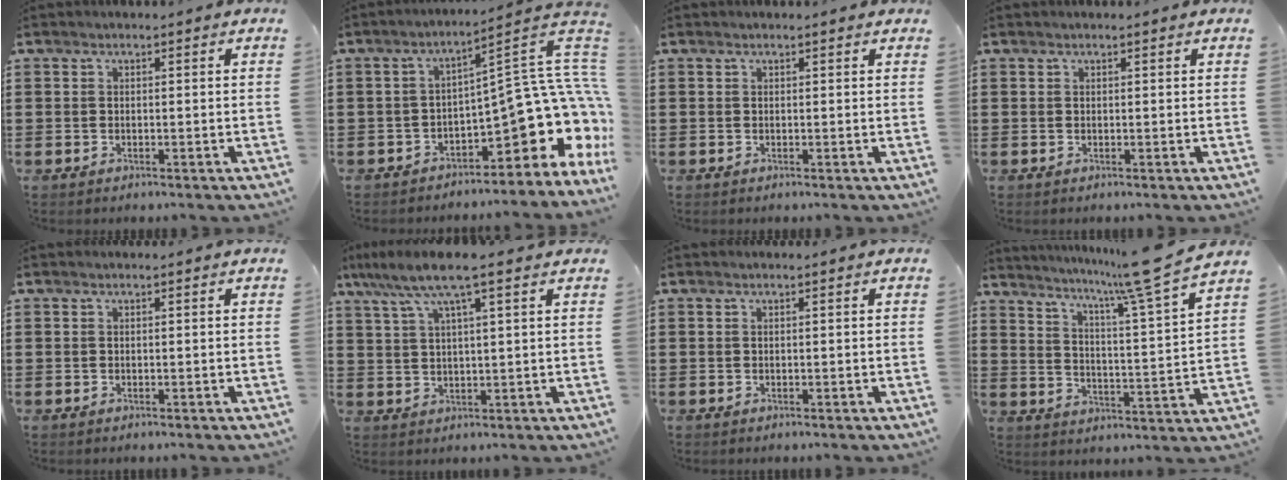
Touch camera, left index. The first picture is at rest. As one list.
[{"total": 10.4, "force": [-1.7, 3.5, 9.6], "torque": [-0.137, -0.032, -0.035]}, {"total": 0.0}, {"total": 0.0}, {"total": 0.0}, {"total": 7.2, "force": [4.4, 0.7, 5.7], "torque": [-0.121, -0.004, 0.074]}, {"total": 0.0}, {"total": 10.1, "force": [8.6, -1.4, 5.1], "torque": [-0.107, -0.065, 0.131]}]